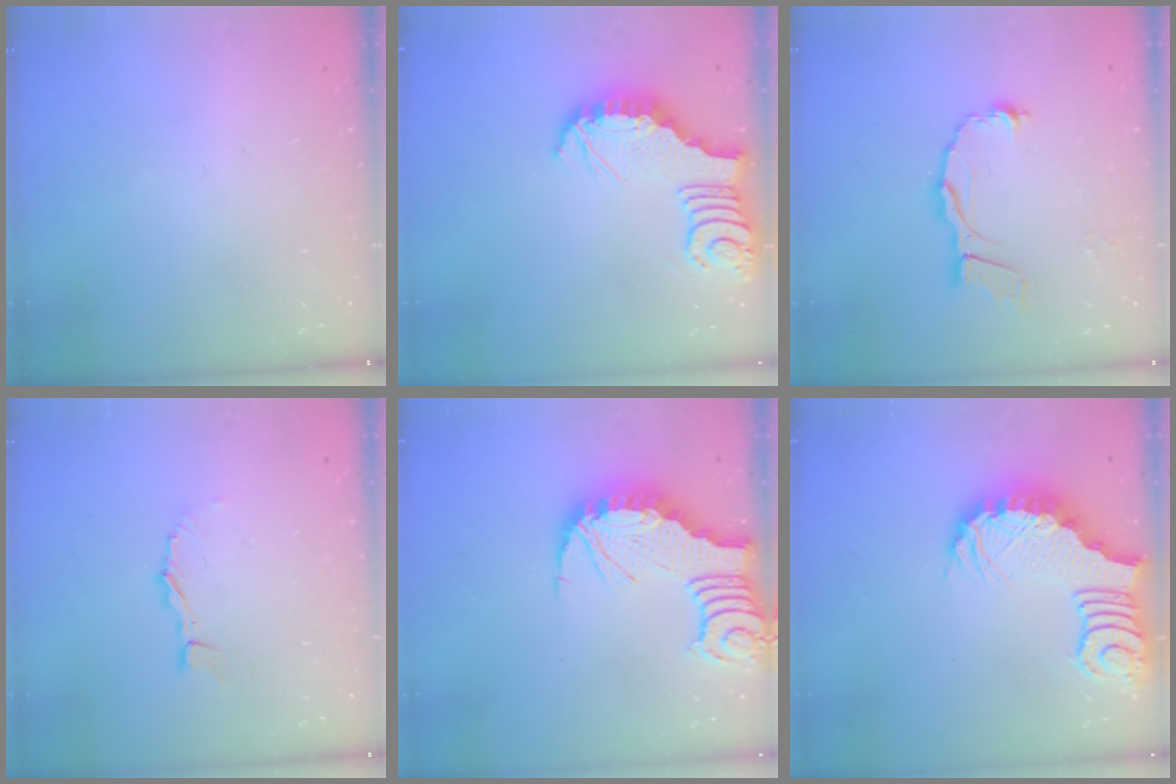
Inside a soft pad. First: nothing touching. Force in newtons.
{"total": 3.9, "press": 3.9, "slide": 0.8}
{"total": 10.6, "press": 10.4, "slide": 1.7}
{"total": 3.5, "press": 3.5, "slide": 0.3}
{"total": 3.3, "press": 3.3, "slide": 0.4}
{"total": 4.3, "press": 4.3, "slide": 0.5}